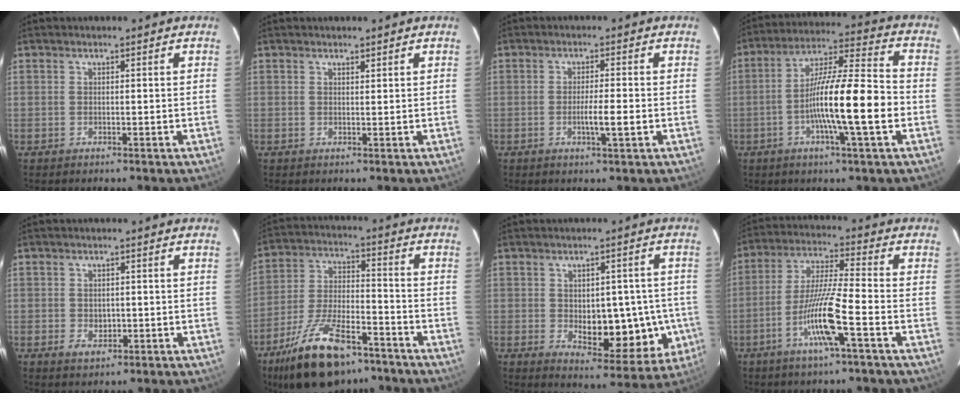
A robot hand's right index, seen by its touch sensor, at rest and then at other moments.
{"total": 0.6, "force": [0.6, 0.1, 0.3], "torque": [-0.008, -0.001, 0.009]}
{"total": 3.8, "force": [-1.0, 0.0, 3.7], "torque": [-0.063, -0.004, -0.016]}
{"total": 14.9, "force": [-3.5, 0.5, 14.5], "torque": [-0.249, 0.003, -0.065]}
{"total": 2.4, "force": [-0.5, 1.7, 1.5], "torque": [-0.023, 0.000, 0.002]}
{"total": 16.1, "force": [-11.0, 5.1, 10.5], "torque": [-0.219, -0.012, -0.197]}
{"total": 13.0, "force": [-1.7, 6.6, 11.0], "torque": [-0.127, 0.008, -0.001]}
{"total": 10.9, "force": [-4.4, -0.3, 9.9], "torque": [-0.195, -0.005, -0.086]}